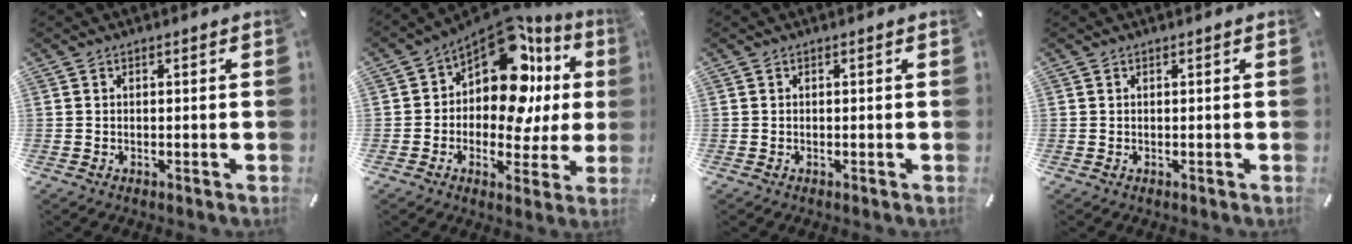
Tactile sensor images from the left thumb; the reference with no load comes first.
{"total": 15.8, "force": [6.1, 9.3, 11.2], "torque": [-0.176, -0.056, 0.102]}
{"total": 0.0}
{"total": 0.0}